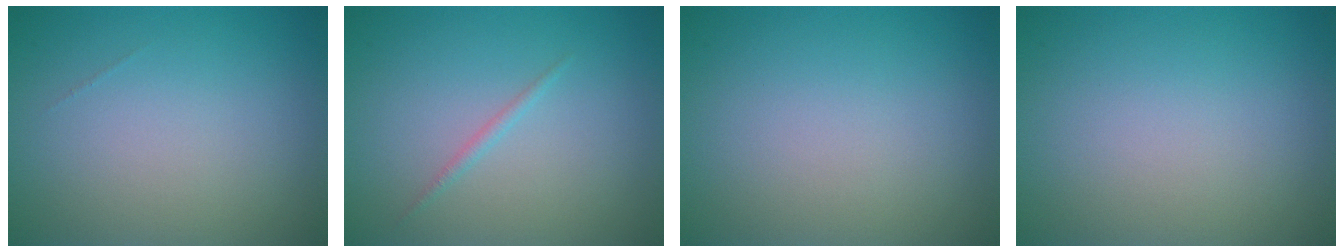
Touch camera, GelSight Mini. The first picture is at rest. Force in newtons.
{"total": 0.7, "press": 0.7, "slide": 0.1}
{"total": 0.0}
{"total": 0.0}